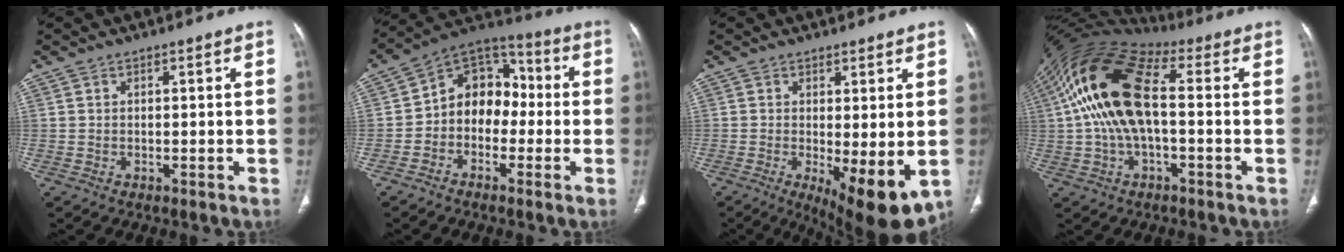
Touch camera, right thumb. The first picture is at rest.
{"total": 11.5, "force": [-1.5, 9.1, 6.9], "torque": [-0.068, 0.048, -0.044]}
{"total": 10.4, "force": [-2.1, 3.3, 9.6], "torque": [-0.141, -0.027, -0.021]}
{"total": 17.7, "force": [0.9, 8.7, 15.4], "torque": [-0.302, 0.039, 0.008]}